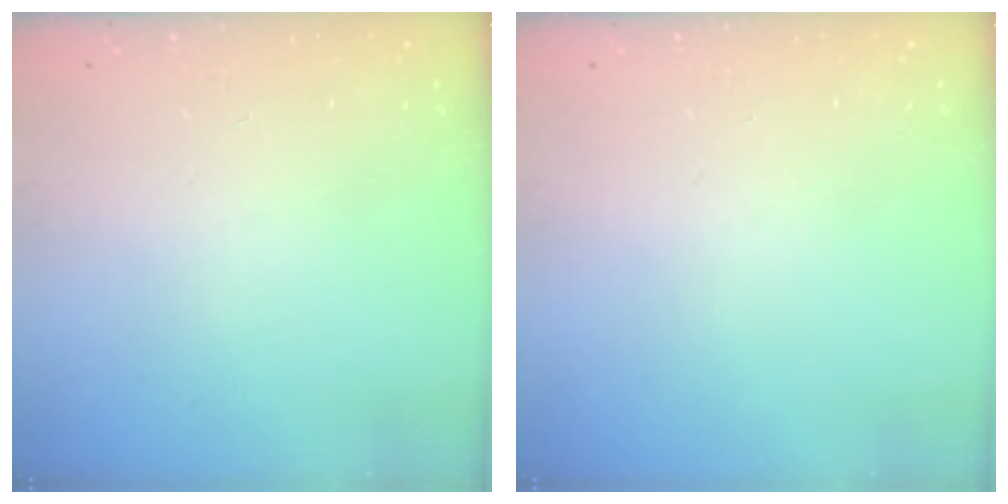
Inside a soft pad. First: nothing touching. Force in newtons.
{"total": 0.6, "press": 0.0, "slide": 0.6}